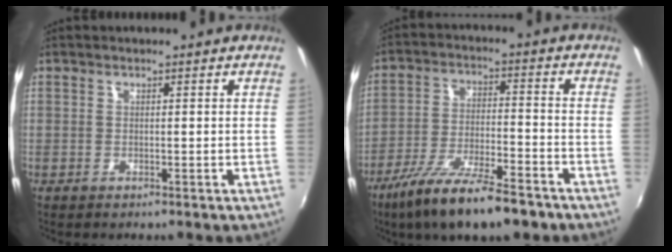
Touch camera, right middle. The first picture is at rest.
{"total": 15.9, "force": [-11.5, 3.5, 10.4], "torque": [-0.206, -0.039, -0.197]}